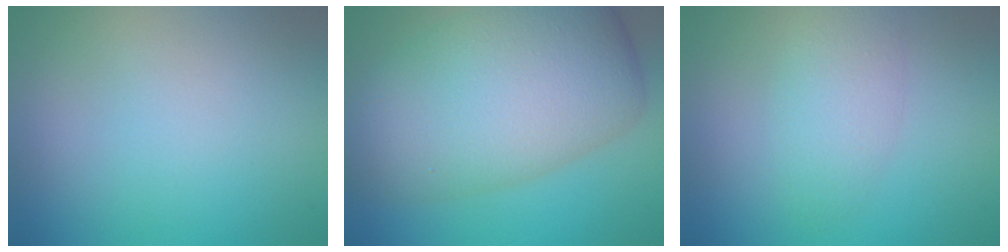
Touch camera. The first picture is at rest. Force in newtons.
{"total": 11.7, "press": 11.7, "slide": 0.4}
{"total": 2.8, "press": 2.8, "slide": 0.1}